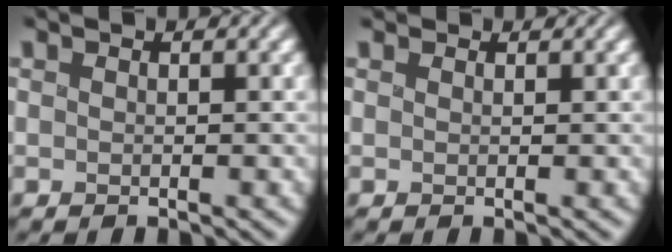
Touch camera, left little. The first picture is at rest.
{"total": 1.2, "force": [1.0, 0.5, 0.3], "torque": [-0.005, 0.000, 0.020]}